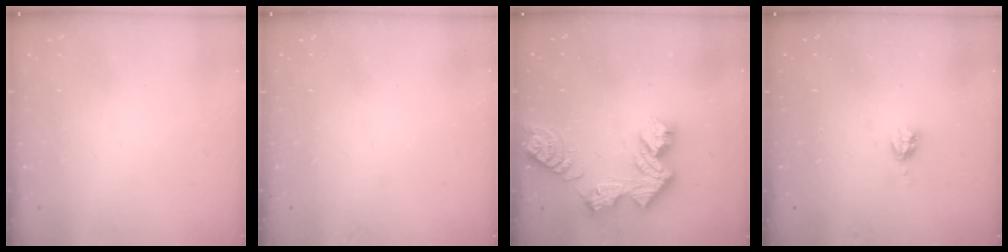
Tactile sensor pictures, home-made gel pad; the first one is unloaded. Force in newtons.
{"total": 0.0}
{"total": 12.9, "press": 12.9, "slide": 1.0}
{"total": 3.1, "press": 3.1, "slide": 0.4}